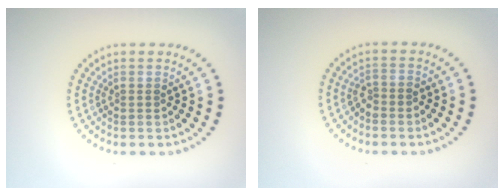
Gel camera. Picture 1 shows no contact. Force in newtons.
{"total": 1.3, "press": 1.1, "slide": 0.7}